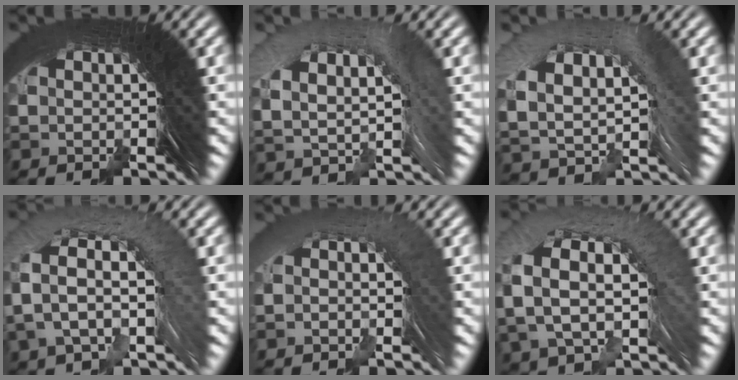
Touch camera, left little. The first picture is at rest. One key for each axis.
{"total": 5.9, "fx": 1.8, "fy": 3.1, "fz": 4.7, "tx": -0.075, "ty": 0.019, "tz": 0.031}
{"total": 7.1, "fx": 1.7, "fy": 4.4, "fz": 5.2, "tx": -0.096, "ty": 0.013, "tz": 0.028}
{"total": 5.7, "fx": 0.6, "fy": 3.2, "fz": 4.6, "tx": -0.079, "ty": 0.025, "tz": 0.002}
{"total": 1.7, "fx": -0.3, "fy": 0.4, "fz": 1.6, "tx": -0.003, "ty": 0.018, "tz": -0.015}
{"total": 6.5, "fx": 1.3, "fy": 3.7, "fz": 5.1, "tx": -0.082, "ty": 0.034, "tz": 0.013}